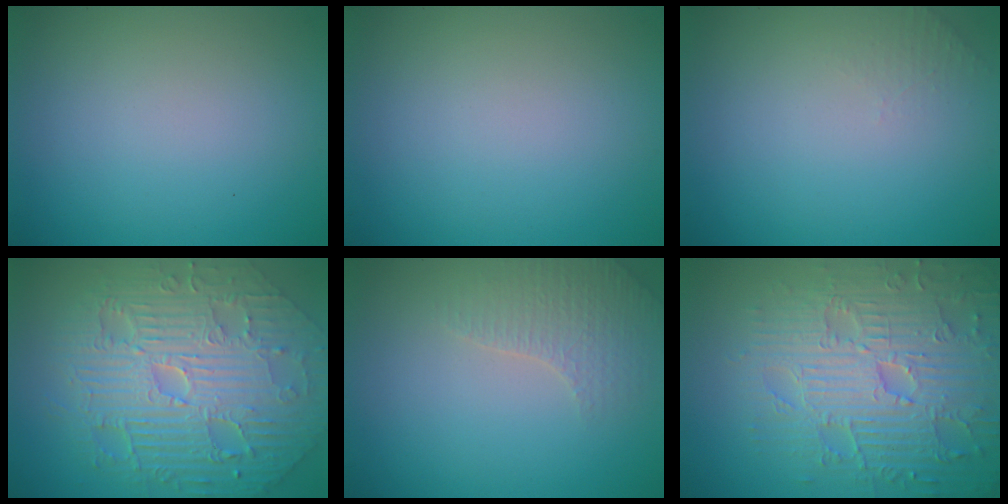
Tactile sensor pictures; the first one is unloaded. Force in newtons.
{"total": 0.0}
{"total": 1.0, "press": 0.9, "slide": 0.3}
{"total": 11.5, "press": 7.5, "slide": 8.7}
{"total": 2.6, "press": 2.5, "slide": 0.5}
{"total": 8.7, "press": 6.4, "slide": 5.8}